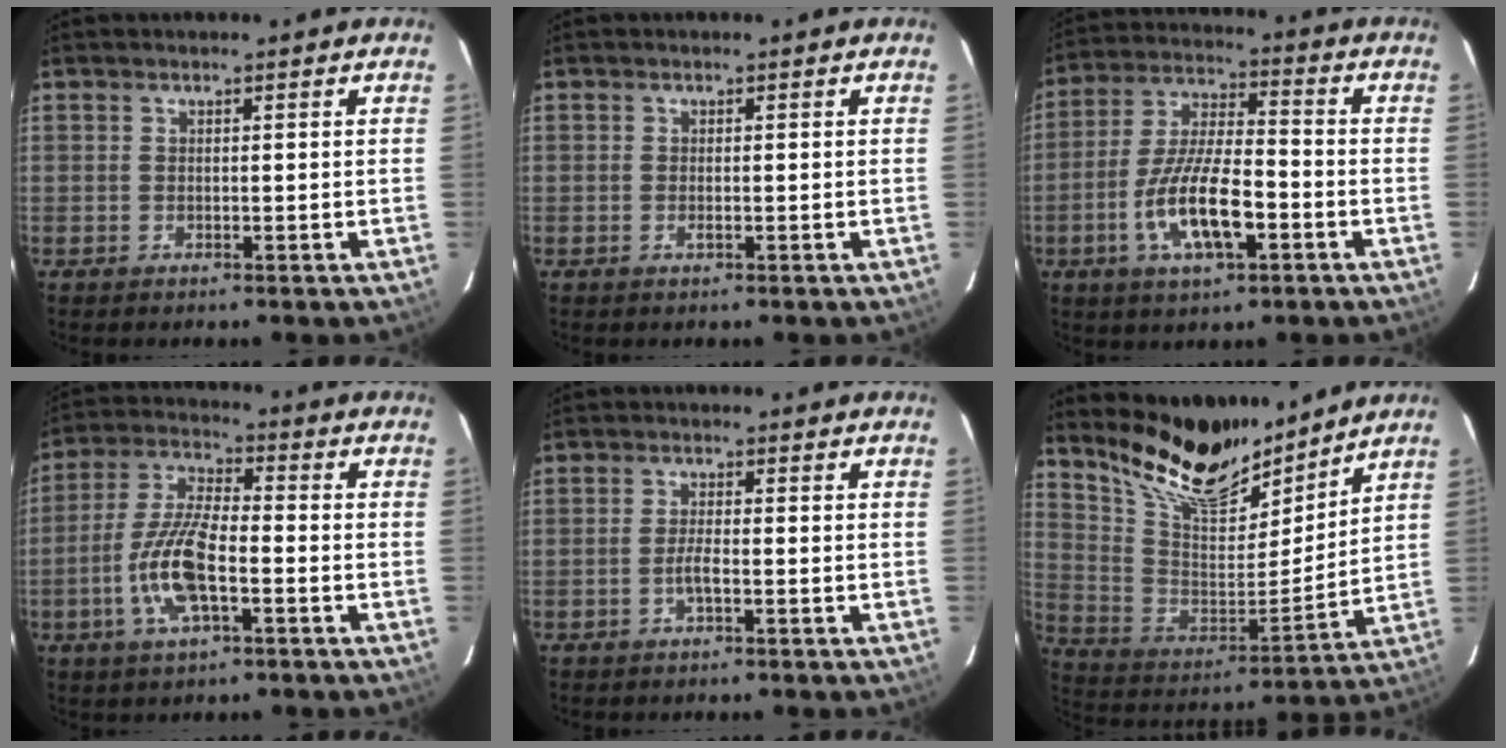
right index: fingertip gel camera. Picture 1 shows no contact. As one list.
[{"total": 0.9, "force": [-0.3, 0.2, 0.9], "torque": [-0.018, 0.000, -0.006]}, {"total": 13.5, "force": [-5.1, 4.6, 11.6], "torque": [-0.238, -0.007, -0.089]}, {"total": 11.9, "force": [-4.1, 3.8, 10.5], "torque": [-0.225, 0.000, -0.081]}, {"total": 2.2, "force": [-1.1, 0.4, 1.9], "torque": [-0.039, 0.000, -0.020]}, {"total": 17.8, "force": [14.9, 5.6, 8.0], "torque": [-0.171, -0.007, 0.278]}]